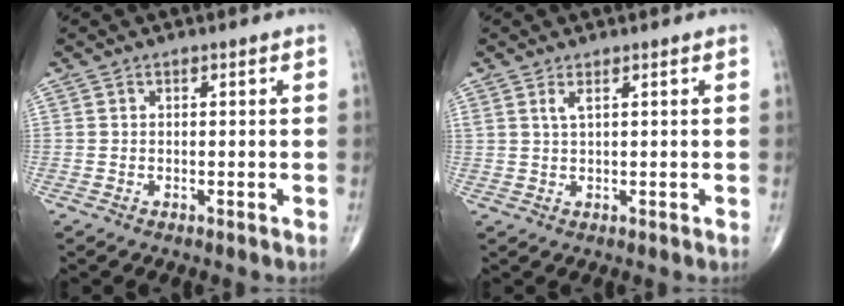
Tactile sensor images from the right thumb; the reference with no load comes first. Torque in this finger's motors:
{"motor_torque": [-0.24, -0.24, 0.17, 0.37, 0.01]}